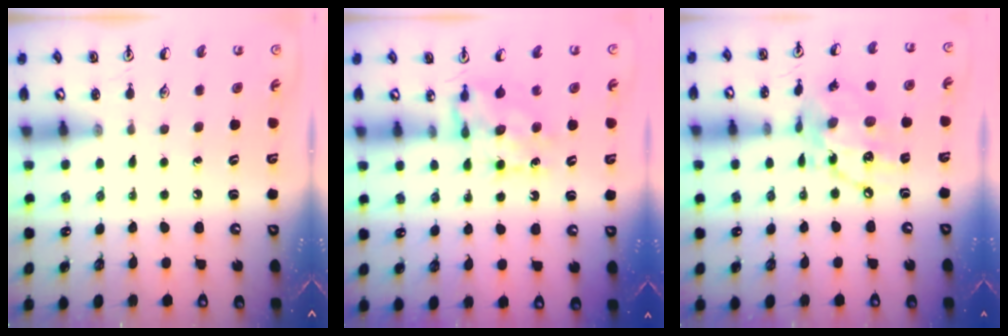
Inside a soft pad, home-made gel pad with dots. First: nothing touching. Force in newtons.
{"total": 7.2, "press": 7.2, "slide": 0.7}
{"total": 14.4, "press": 14.3, "slide": 1.0}